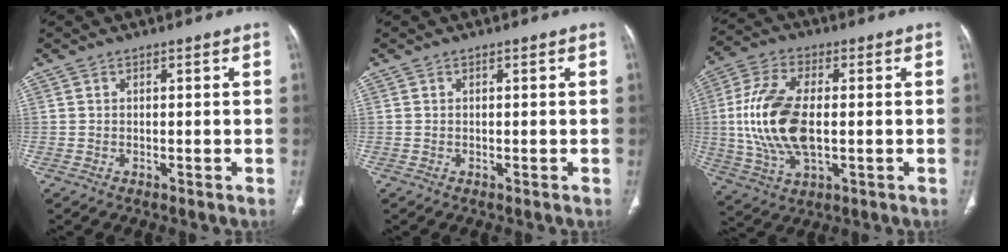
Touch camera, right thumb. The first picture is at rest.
{"total": 0.0}
{"total": 15.9, "force": [0.0, 8.1, 13.7], "torque": [-0.290, -0.001, 0.002]}